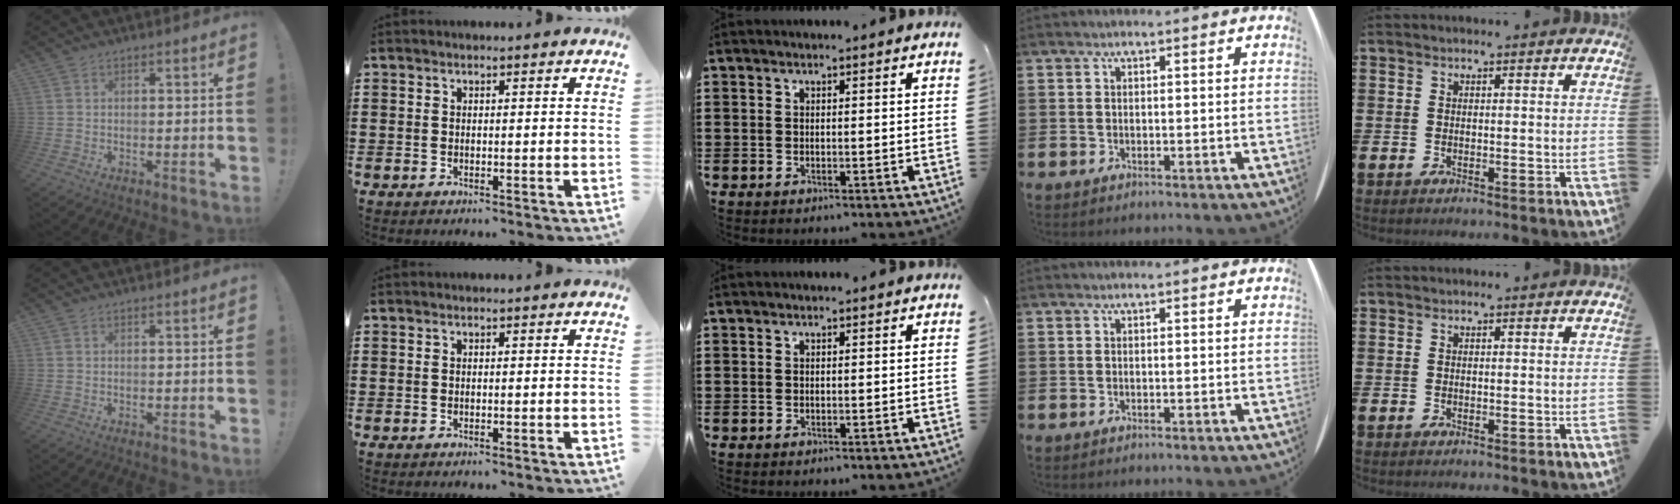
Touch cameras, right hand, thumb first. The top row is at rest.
{}